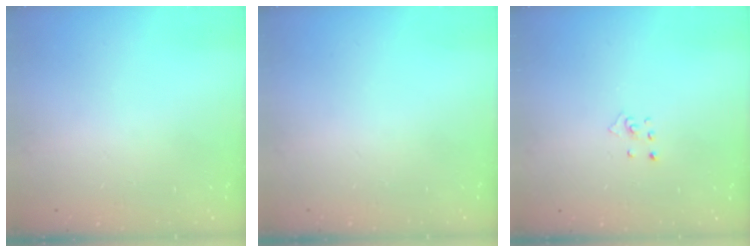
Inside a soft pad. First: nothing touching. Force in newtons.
{"total": 0.0}
{"total": 2.9, "press": 2.9, "slide": 0.3}